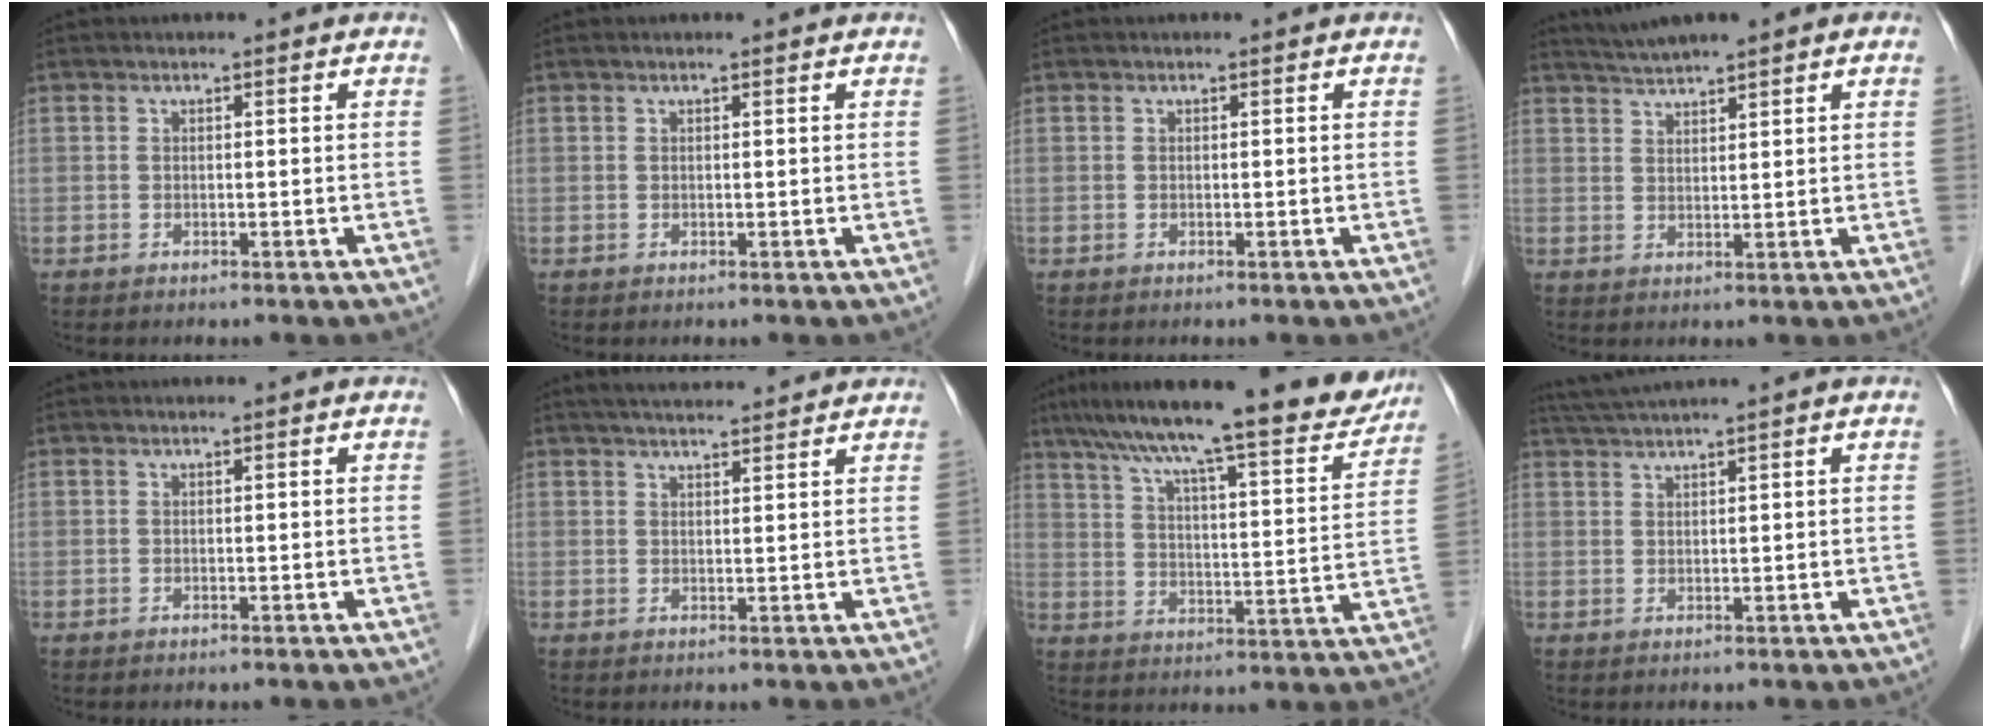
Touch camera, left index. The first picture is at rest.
{"total": 1.1, "force": [1.0, 0.0, 0.5], "torque": [-0.012, 0.009, 0.015]}
{"total": 0.0}
{"total": 5.3, "force": [4.5, 0.3, 2.9], "torque": [-0.055, 0.033, 0.079]}
{"total": 0.0}
{"total": 7.9, "force": [7.3, 0.9, 3.0], "torque": [-0.047, 0.030, 0.102]}
{"total": 21.4, "force": [18.0, 2.3, 11.3], "torque": [-0.178, -0.002, 0.253]}
{"total": 3.7, "force": [3.0, -1.3, 1.5], "torque": [-0.035, 0.014, 0.065]}